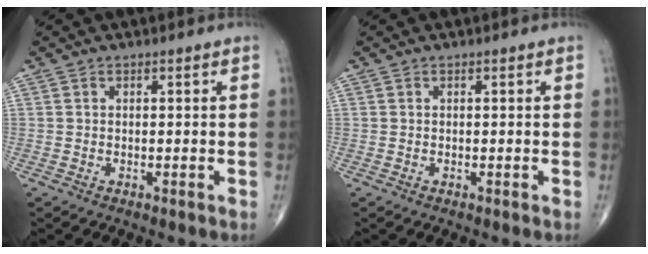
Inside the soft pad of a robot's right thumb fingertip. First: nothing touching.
{"total": 0.0}